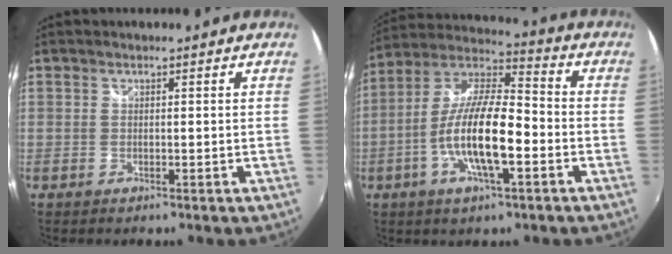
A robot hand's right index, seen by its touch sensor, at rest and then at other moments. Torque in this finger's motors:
{"motor_torque": [1.92, -0.22, 1.05, 0.21]}